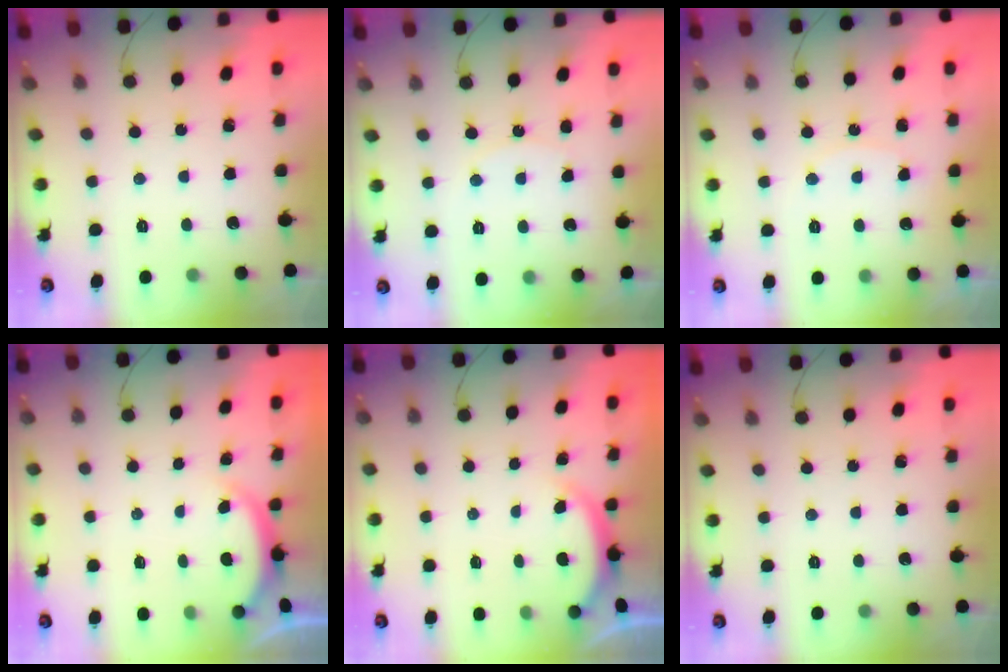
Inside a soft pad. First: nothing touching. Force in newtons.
{"total": 7.4, "press": 7.4, "slide": 0.8}
{"total": 6.6, "press": 6.6, "slide": 0.5}
{"total": 2.1, "press": 2.0, "slide": 0.3}
{"total": 2.1, "press": 2.0, "slide": 0.3}
{"total": 0.0}